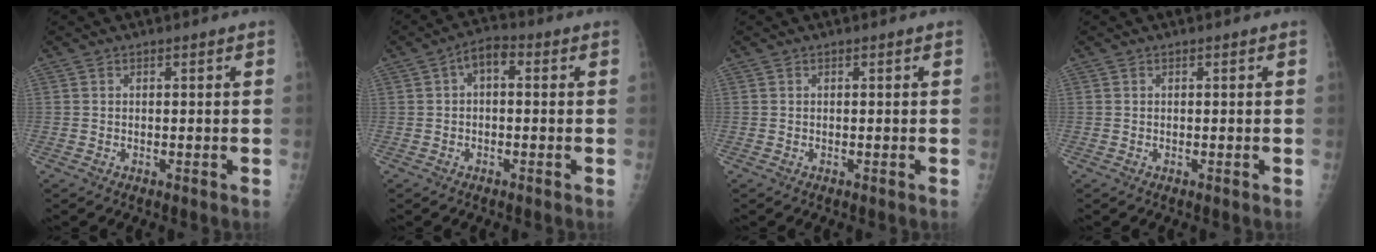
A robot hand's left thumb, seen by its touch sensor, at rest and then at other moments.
{"total": 4.4, "force": [0.5, 2.5, 3.6], "torque": [-0.047, 0.016, -0.004]}
{"total": 0.0}
{"total": 0.0}